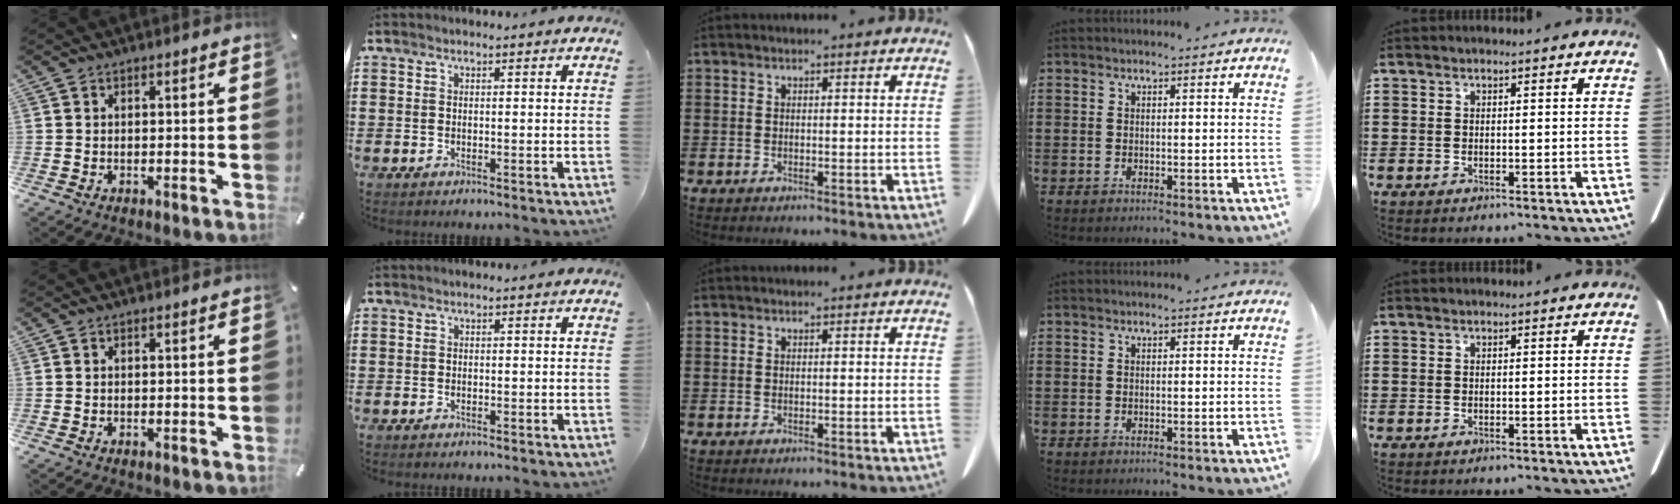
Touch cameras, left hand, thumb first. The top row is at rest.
{}